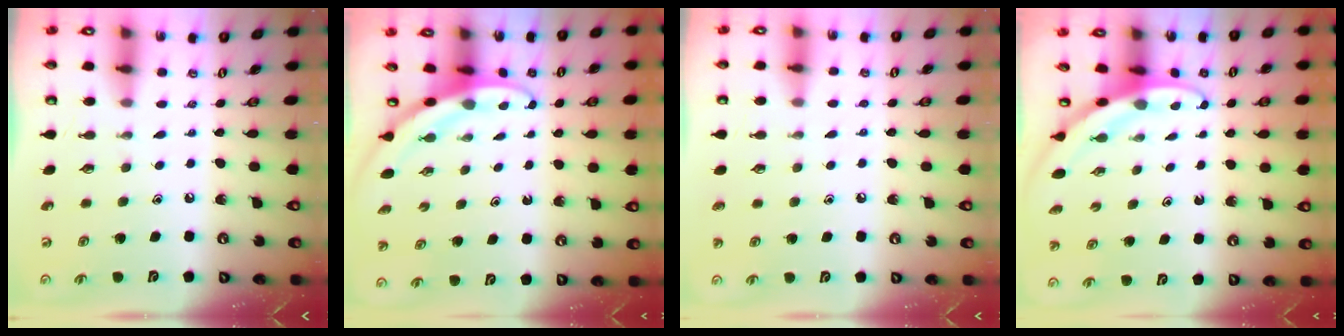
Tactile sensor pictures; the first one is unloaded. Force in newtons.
{"total": 3.3, "press": 3.3, "slide": 0.1}
{"total": 4.8, "press": 4.7, "slide": 0.9}
{"total": 2.8, "press": 2.8, "slide": 0.0}